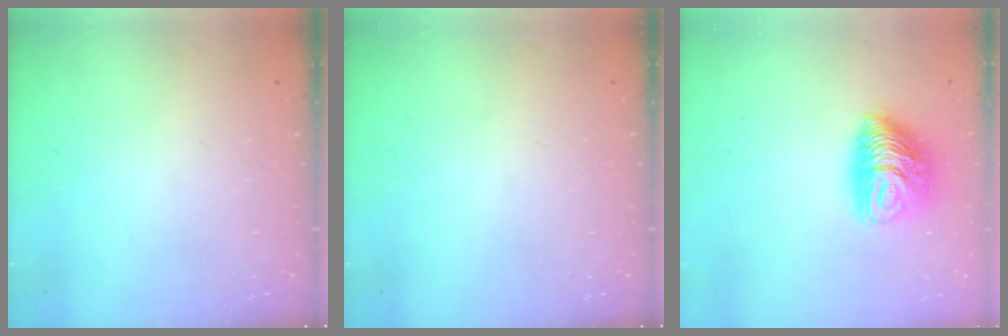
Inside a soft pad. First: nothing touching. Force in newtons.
{"total": 0.0}
{"total": 10.0, "press": 9.9, "slide": 0.8}